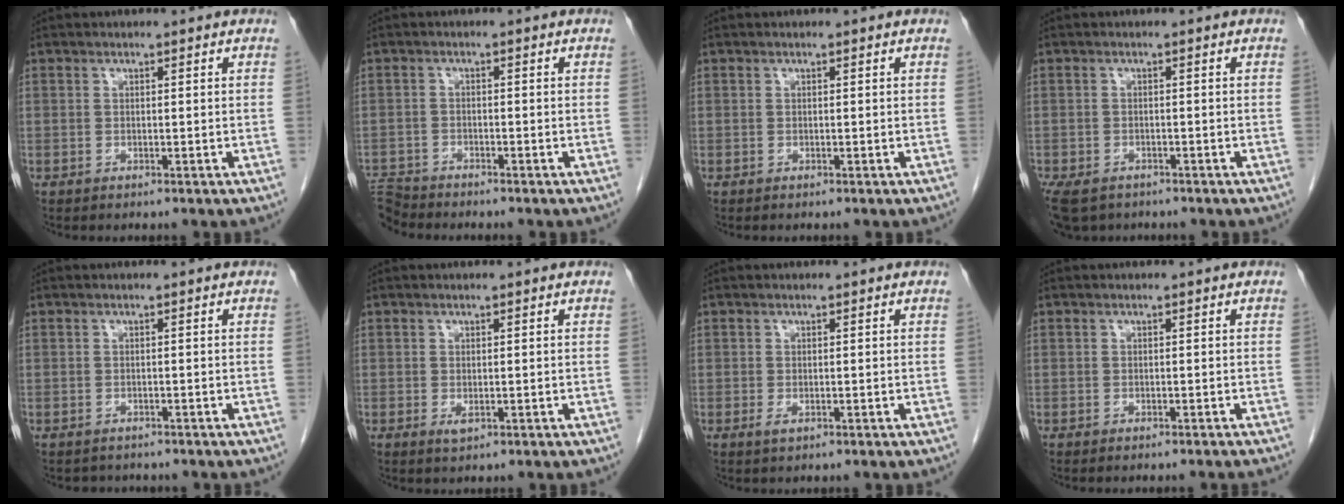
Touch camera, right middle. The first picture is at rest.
{"total": 4.0, "force": [-4.0, -0.1, -0.5], "torque": [0.010, -0.010, -0.078]}
{"total": 0.0}
{"total": 7.0, "force": [-4.9, 3.8, 3.1], "torque": [-0.063, -0.009, -0.075]}
{"total": 2.1, "force": [-1.9, 0.9, 0.1], "torque": [-0.008, -0.002, -0.025]}
{"total": 1.0, "force": [-0.2, 0.5, 0.9], "torque": [-0.015, -0.003, 0.001]}
{"total": 1.0, "force": [-0.4, 0.4, 0.8], "torque": [-0.014, -0.002, -0.004]}
{"total": 2.7, "force": [-2.4, -0.4, 1.1], "torque": [-0.015, 0.002, -0.028]}